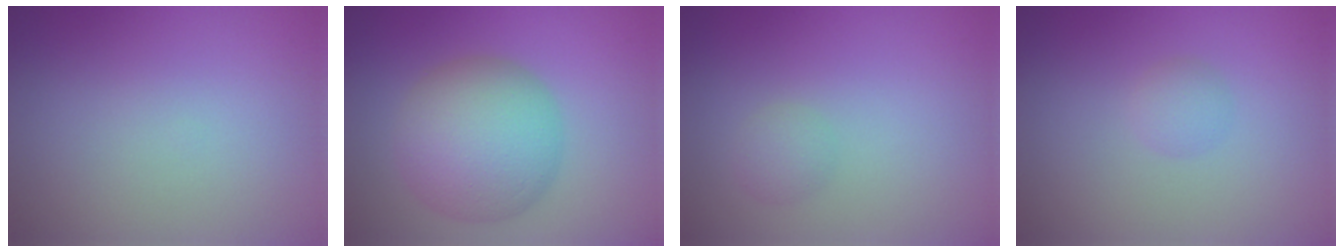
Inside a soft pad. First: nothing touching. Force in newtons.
{"total": 8.7, "press": 8.7, "slide": 0.2}
{"total": 1.3, "press": 1.3, "slide": 0.1}
{"total": 1.4, "press": 1.4, "slide": 0.0}